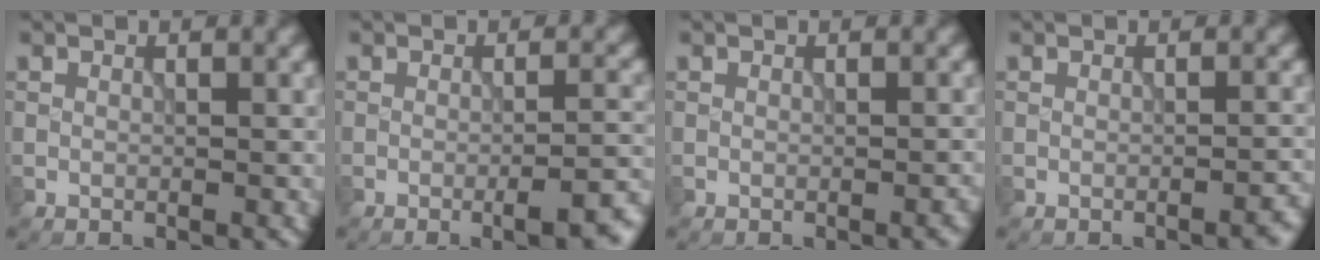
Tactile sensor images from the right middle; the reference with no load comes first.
{"total": 5.2, "force": [-2.4, 1.3, 4.5], "torque": [-0.056, 0.000, -0.029]}
{"total": 0.7, "force": [-0.4, 0.1, 0.6], "torque": [-0.007, 0.001, -0.005]}
{"total": 1.5, "force": [-0.9, 0.3, 1.2], "torque": [-0.011, 0.005, -0.015]}